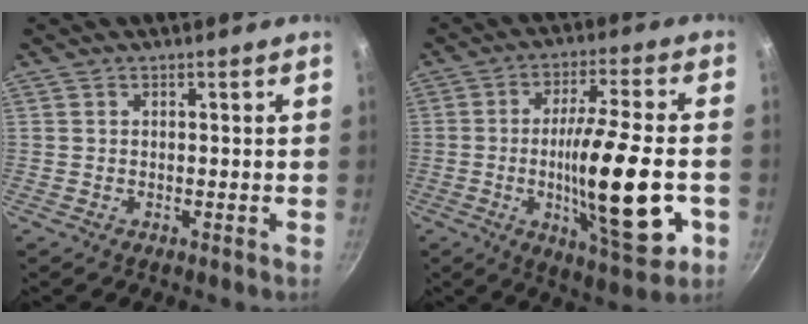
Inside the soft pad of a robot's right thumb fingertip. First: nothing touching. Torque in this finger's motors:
{"motor_torque": [2.62, 2.39, 2.12, -0.65, 0.55]}